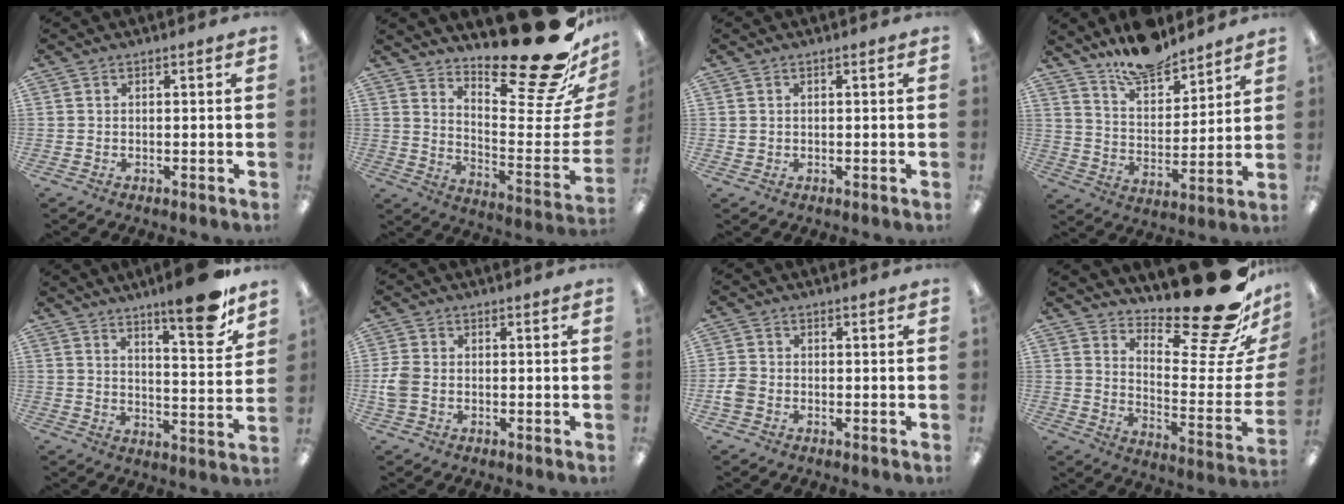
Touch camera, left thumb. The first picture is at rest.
{"total": 24.8, "force": [18.7, 5.9, 15.2], "torque": [-0.168, -0.155, 0.303]}
{"total": 0.9, "force": [0.5, 0.8, 0.2], "torque": [-0.006, 0.003, 0.009]}
{"total": 12.9, "force": [11.6, 4.1, 3.9], "torque": [-0.067, -0.080, 0.214]}
{"total": 13.6, "force": [10.2, 2.4, 8.7], "torque": [-0.115, -0.072, 0.161]}
{"total": 4.7, "force": [-0.5, 3.5, 3.1], "torque": [-0.067, 0.005, -0.007]}
{"total": 3.2, "force": [-1.0, 2.5, 1.7], "torque": [-0.033, 0.006, -0.019]}
{"total": 23.5, "force": [17.3, 6.1, 14.7], "torque": [-0.164, -0.144, 0.280]}